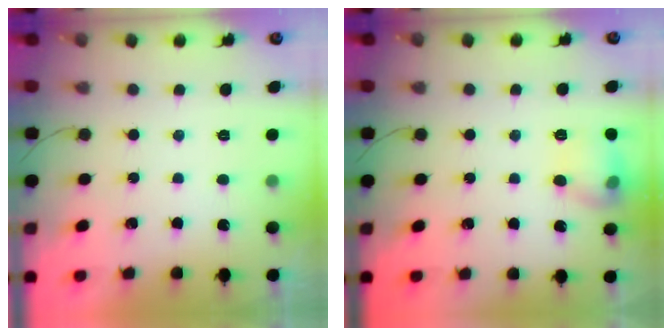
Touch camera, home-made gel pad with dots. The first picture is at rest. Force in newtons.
{"total": 10.0, "press": 10.0, "slide": 0.7}